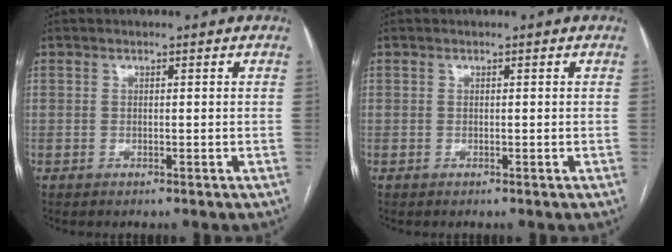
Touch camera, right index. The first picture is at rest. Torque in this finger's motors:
{"motor_torque": [0.00, 0.00, 0.00, 0.00]}